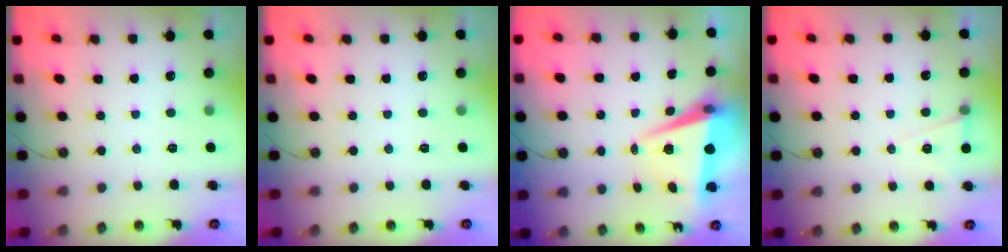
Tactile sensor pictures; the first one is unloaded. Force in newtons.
{"total": 0.0}
{"total": 7.4, "press": 6.5, "slide": 3.5}
{"total": 6.3, "press": 4.4, "slide": 4.6}